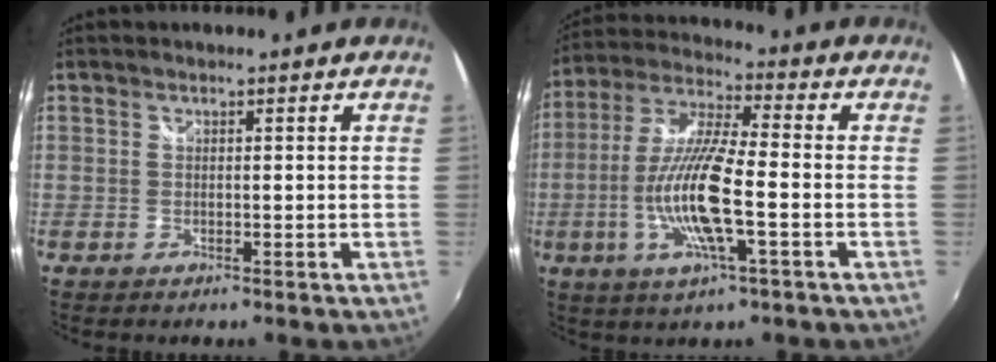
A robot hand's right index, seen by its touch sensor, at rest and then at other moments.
{"total": 14.4, "force": [-3.7, 2.2, 13.7], "torque": [-0.276, -0.010, -0.070]}